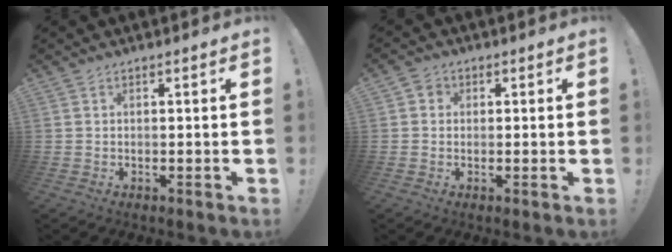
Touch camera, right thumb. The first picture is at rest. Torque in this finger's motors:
{"motor_torque": [-0.41, -0.18, -0.07, 0.01, 0.07]}